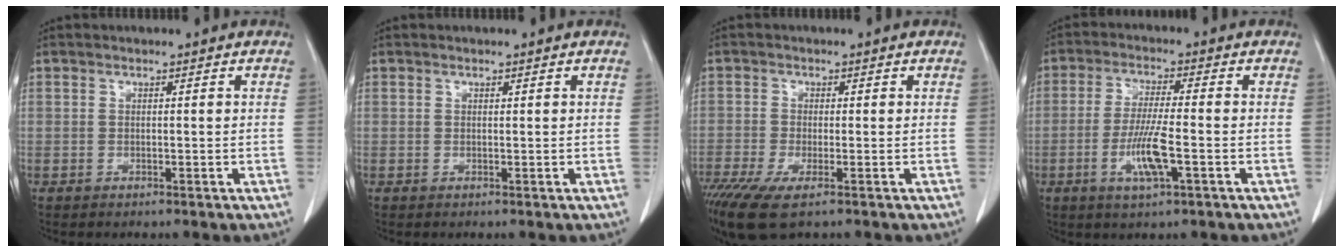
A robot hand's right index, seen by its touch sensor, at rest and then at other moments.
{"total": 0.0}
{"total": 7.2, "force": [-4.5, 1.5, 5.4], "torque": [-0.101, -0.021, -0.080]}
{"total": 7.3, "force": [-2.5, 0.6, 6.9], "torque": [-0.137, -0.010, -0.047]}